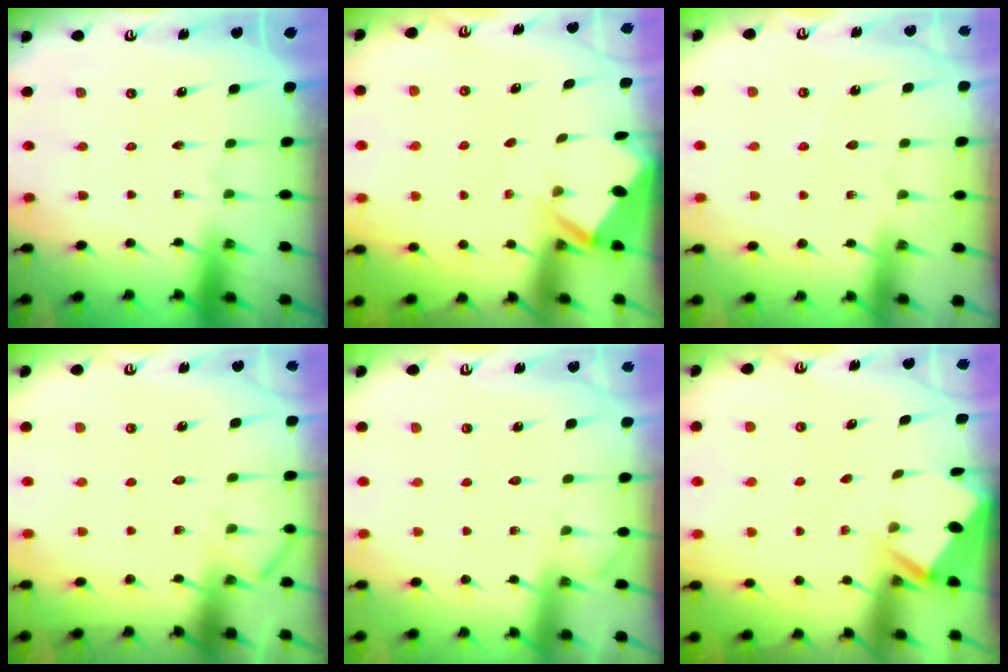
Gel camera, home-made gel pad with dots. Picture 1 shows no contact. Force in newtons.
{"total": 2.9, "press": 2.9, "slide": 0.3}
{"total": 5.3, "press": 5.3, "slide": 0.6}
{"total": 6.7, "press": 6.6, "slide": 0.9}
{"total": 5.5, "press": 5.5, "slide": 0.6}
{"total": 2.8, "press": 2.8, "slide": 0.3}